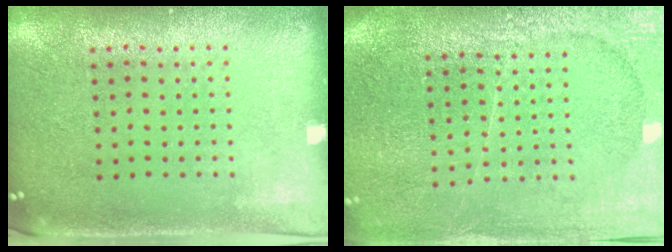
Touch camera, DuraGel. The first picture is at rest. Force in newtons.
{"total": 3.7, "press": 3.3, "slide": 1.6}